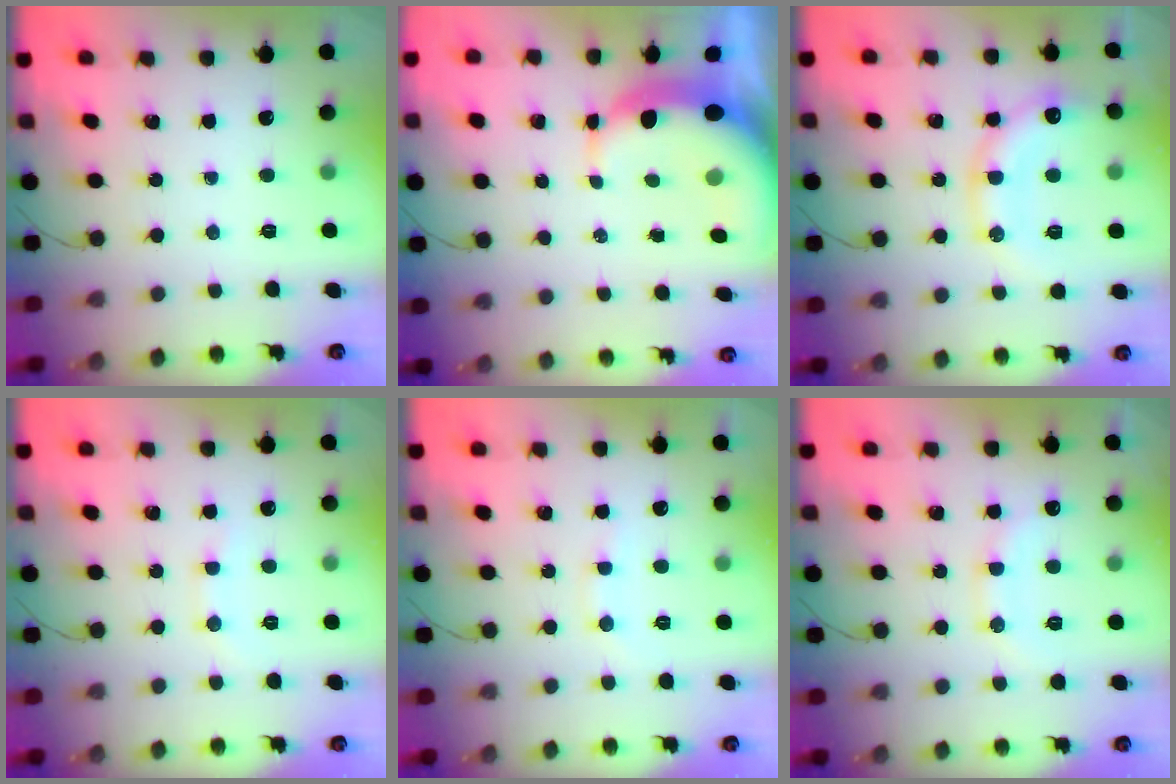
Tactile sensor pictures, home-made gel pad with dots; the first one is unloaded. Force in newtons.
{"total": 8.0, "press": 7.9, "slide": 1.4}
{"total": 15.3, "press": 15.1, "slide": 2.3}
{"total": 5.9, "press": 5.8, "slide": 1.2}
{"total": 7.3, "press": 7.1, "slide": 1.5}
{"total": 11.1, "press": 11.1, "slide": 1.0}